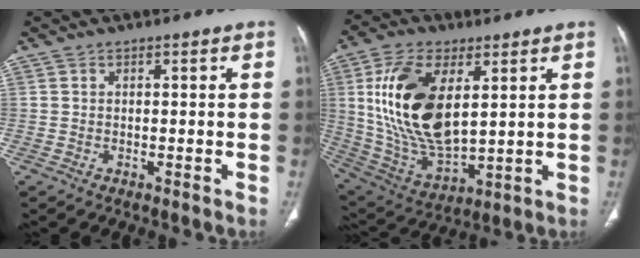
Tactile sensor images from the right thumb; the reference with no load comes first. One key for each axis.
{"total": 20.5, "fx": 5.0, "fy": 10.5, "fz": 16.9, "tx": -0.321, "ty": -0.025, "tz": 0.104}